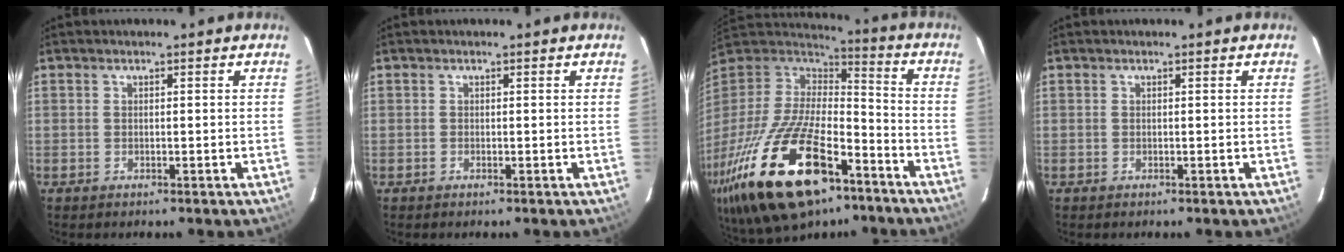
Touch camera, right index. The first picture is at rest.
{"total": 0.0}
{"total": 33.4, "force": [-18.7, 14.5, 23.6], "torque": [-0.486, -0.050, -0.303]}
{"total": 0.0}